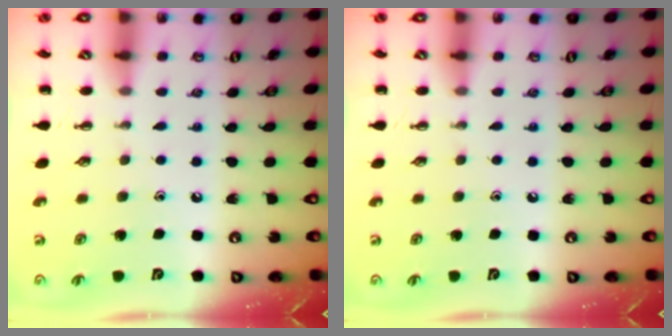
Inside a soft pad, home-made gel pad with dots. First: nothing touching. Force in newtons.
{"total": 0.0}